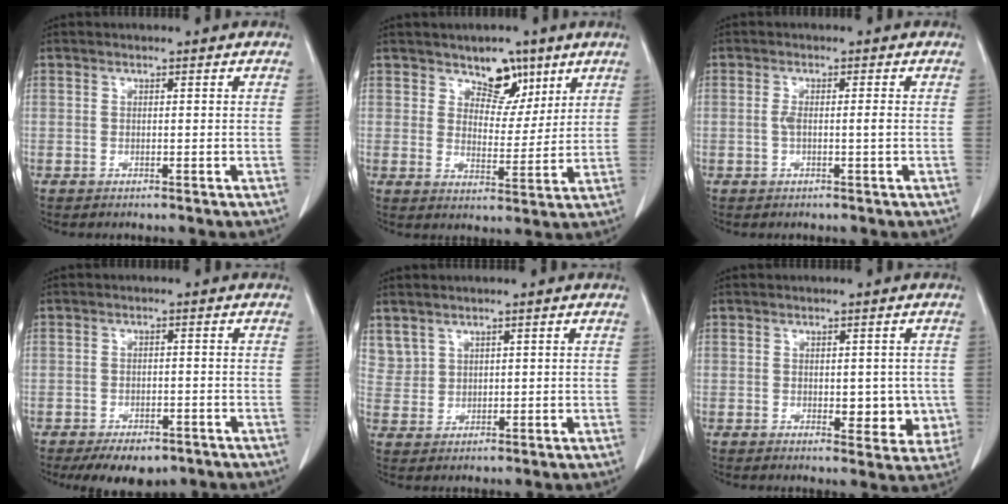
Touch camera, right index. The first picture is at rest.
{"total": 6.3, "force": [4.2, 3.8, 2.8], "torque": [-0.031, 0.000, 0.070]}
{"total": 2.0, "force": [-0.1, 0.2, 2.0], "torque": [-0.039, 0.003, 0.000]}
{"total": 7.2, "force": [-5.2, 3.5, 3.5], "torque": [-0.044, 0.000, -0.070]}
{"total": 3.8, "force": [2.7, 2.7, 0.3], "torque": [0.002, 0.004, 0.063]}
{"total": 6.1, "force": [-0.5, 3.4, 5.1], "torque": [-0.039, -0.001, 0.004]}